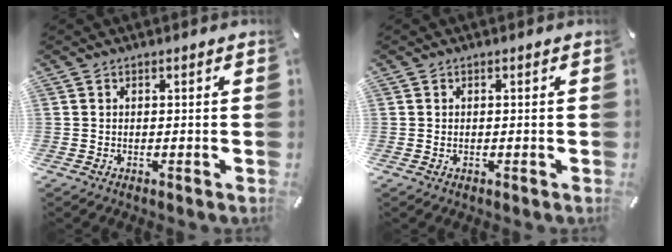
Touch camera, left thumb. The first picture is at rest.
{"total": 0.6, "force": [0.0, 0.4, 0.5], "torque": [-0.010, 0.000, -0.001]}